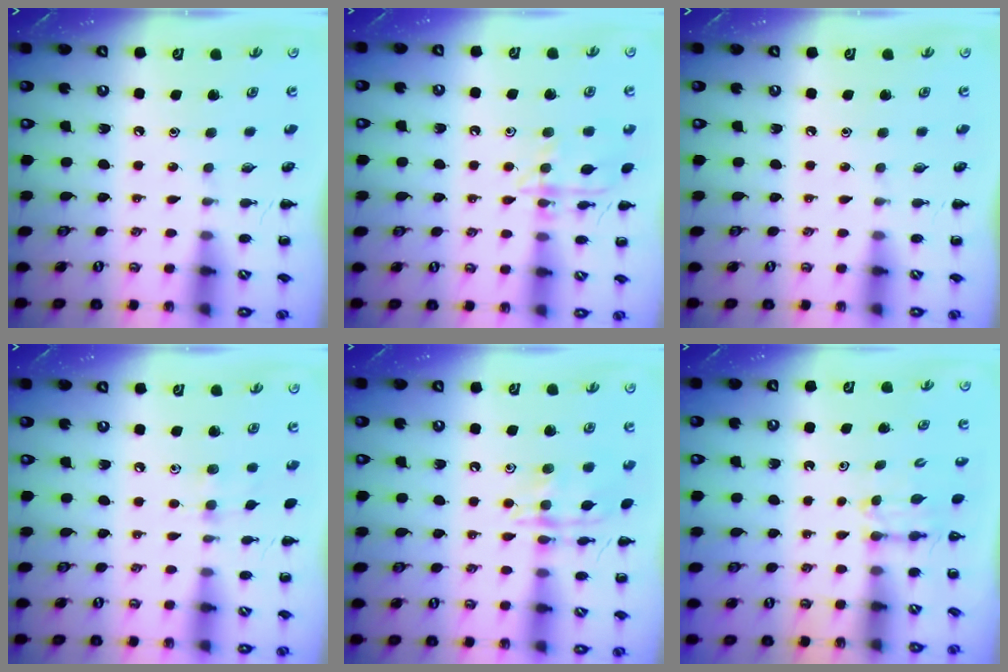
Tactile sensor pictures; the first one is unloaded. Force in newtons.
{"total": 11.9, "press": 11.9, "slide": 0.8}
{"total": 0.0}
{"total": 6.6, "press": 6.3, "slide": 2.0}
{"total": 12.9, "press": 12.9, "slide": 0.6}
{"total": 2.6, "press": 2.4, "slide": 1.0}